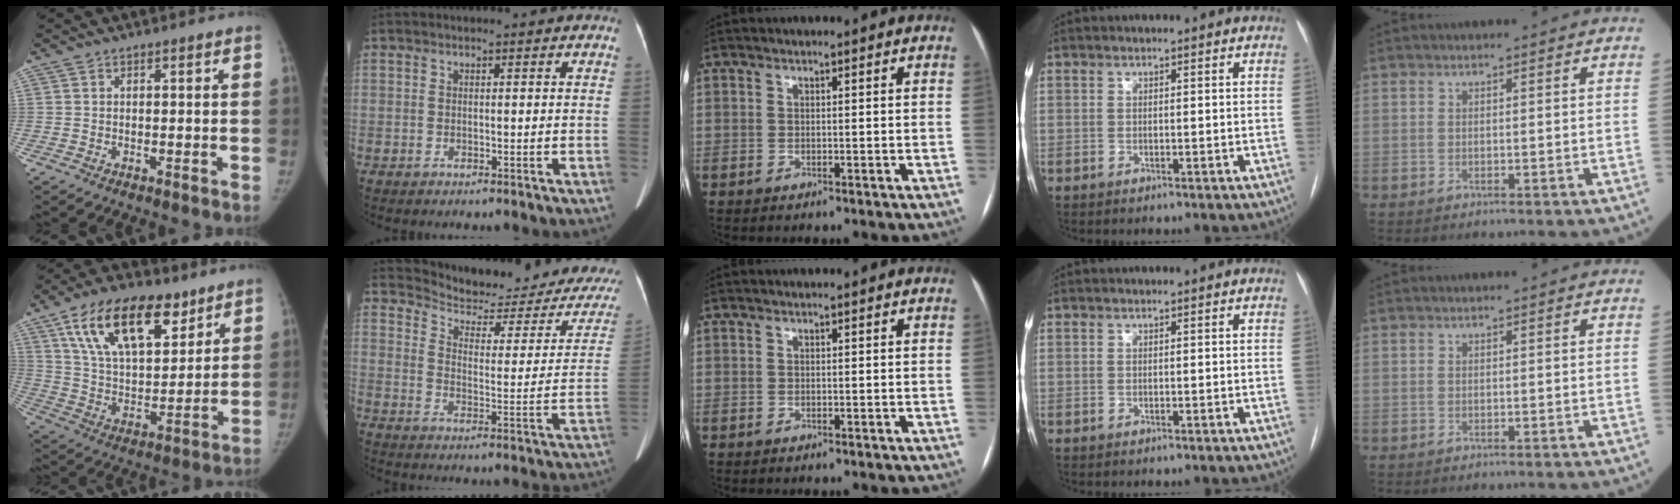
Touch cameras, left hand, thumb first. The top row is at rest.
{"thumb": {"total": 20.7, "force": [11.5, 10.2, 13.8], "torque": [-0.201, -0.034, 0.206]}, "index": {"total": 19.7, "force": [18.9, 2.8, 5.0], "torque": [-0.069, -0.075, 0.230]}}